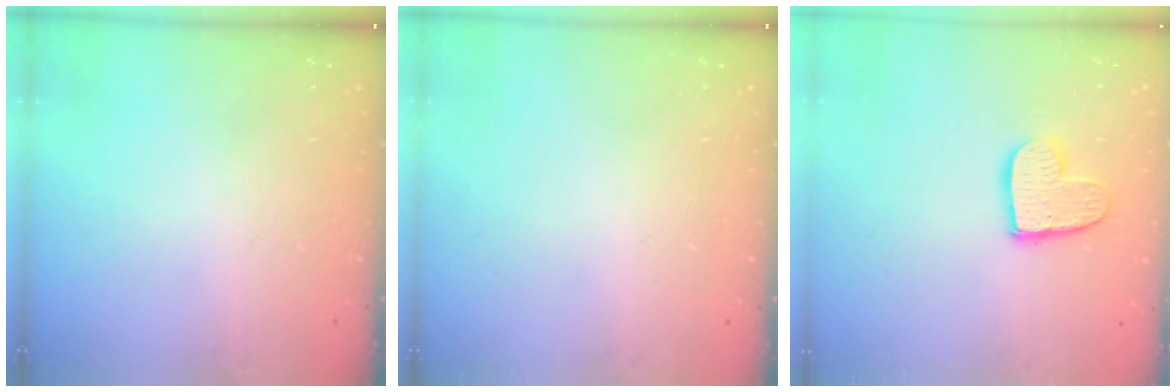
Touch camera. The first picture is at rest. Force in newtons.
{"total": 0.0}
{"total": 10.9, "press": 10.8, "slide": 0.9}